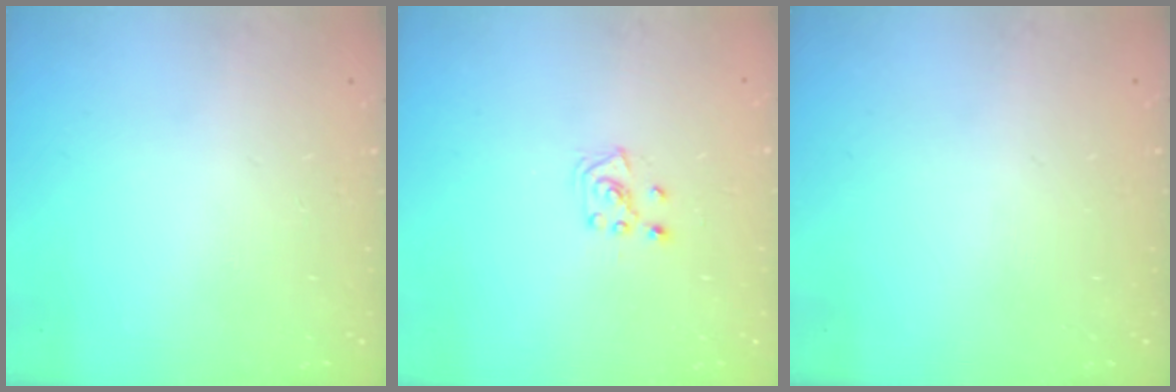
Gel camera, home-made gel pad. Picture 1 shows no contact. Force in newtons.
{"total": 4.4, "press": 4.3, "slide": 0.6}
{"total": 0.0}